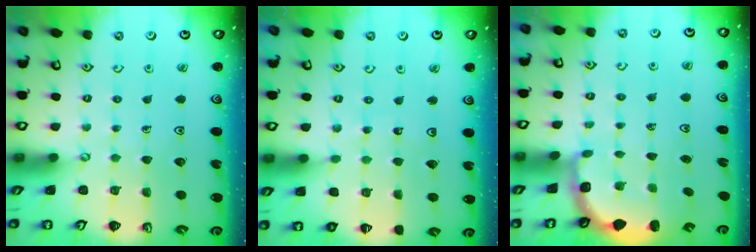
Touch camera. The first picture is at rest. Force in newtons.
{"total": 3.9, "press": 3.9, "slide": 0.3}
{"total": 2.7, "press": 2.1, "slide": 1.7}